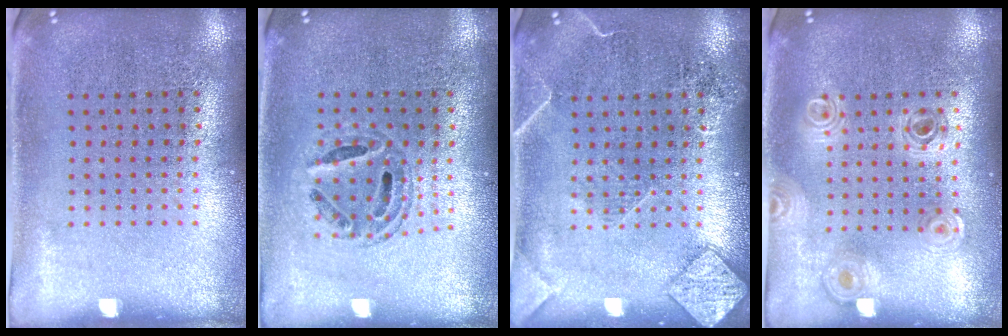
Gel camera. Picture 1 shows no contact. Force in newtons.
{"total": 0.7, "press": 0.7, "slide": 0.2}
{"total": 2.3, "press": 2.3, "slide": 0.3}
{"total": 0.8, "press": 0.8, "slide": 0.2}